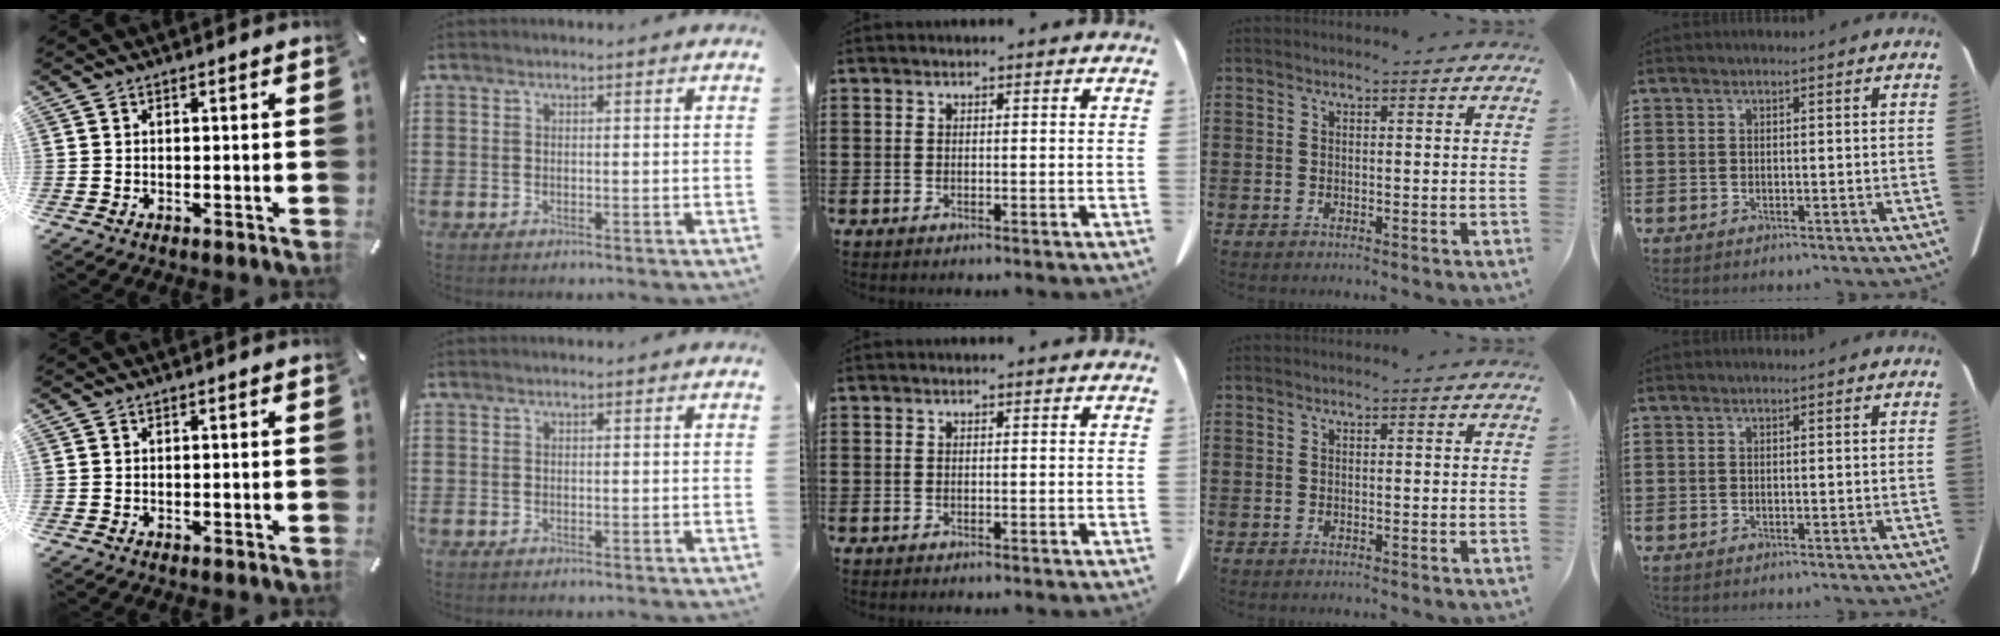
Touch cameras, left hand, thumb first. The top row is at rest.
{}